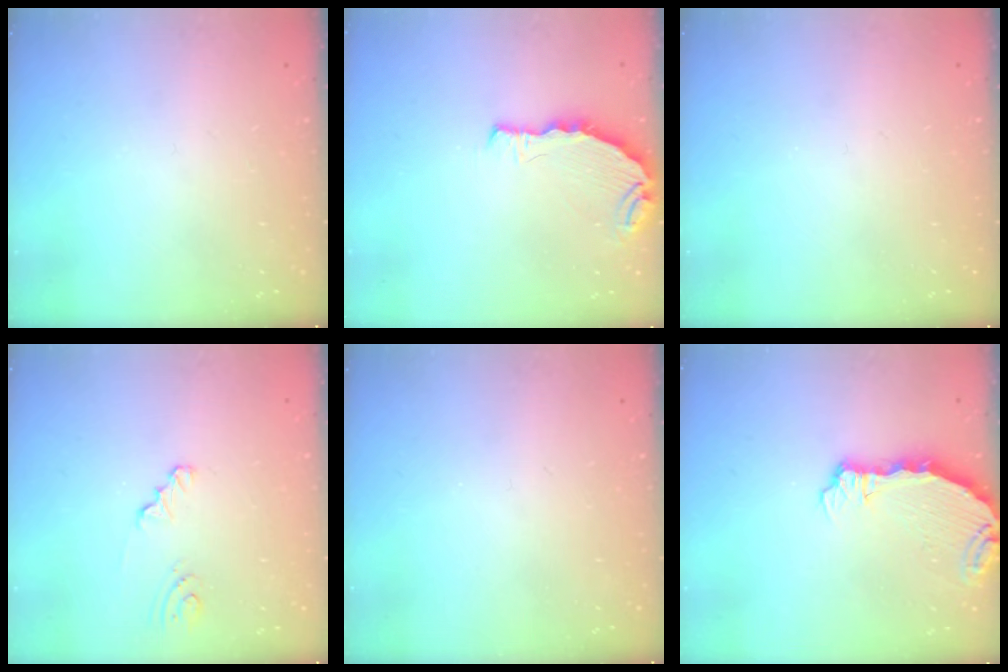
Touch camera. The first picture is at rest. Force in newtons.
{"total": 7.4, "press": 5.7, "slide": 4.7}
{"total": 0.0}
{"total": 2.4, "press": 2.4, "slide": 0.3}
{"total": 0.0}
{"total": 7.4, "press": 5.8, "slide": 4.6}